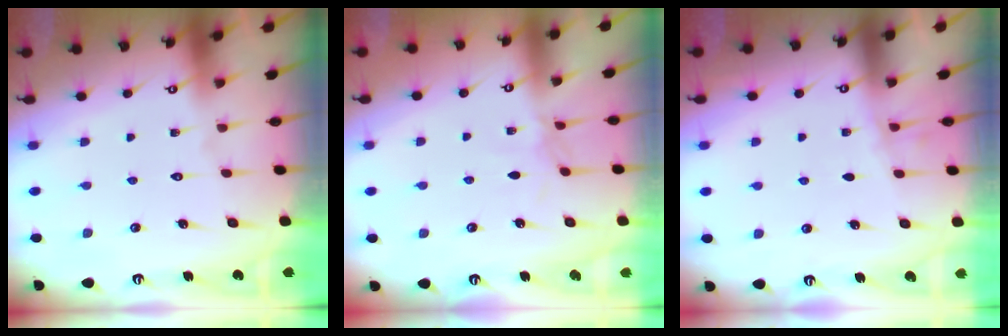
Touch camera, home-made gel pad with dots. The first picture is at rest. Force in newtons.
{"total": 2.3, "press": 2.3, "slide": 0.5}
{"total": 1.8, "press": 1.7, "slide": 0.3}